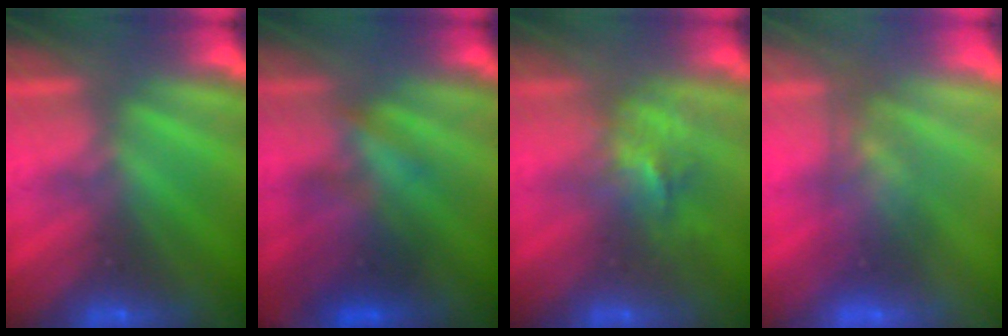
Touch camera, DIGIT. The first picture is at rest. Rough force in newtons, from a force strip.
{"total": 3.1}
{"total": 2.8}
{"total": 2.7}